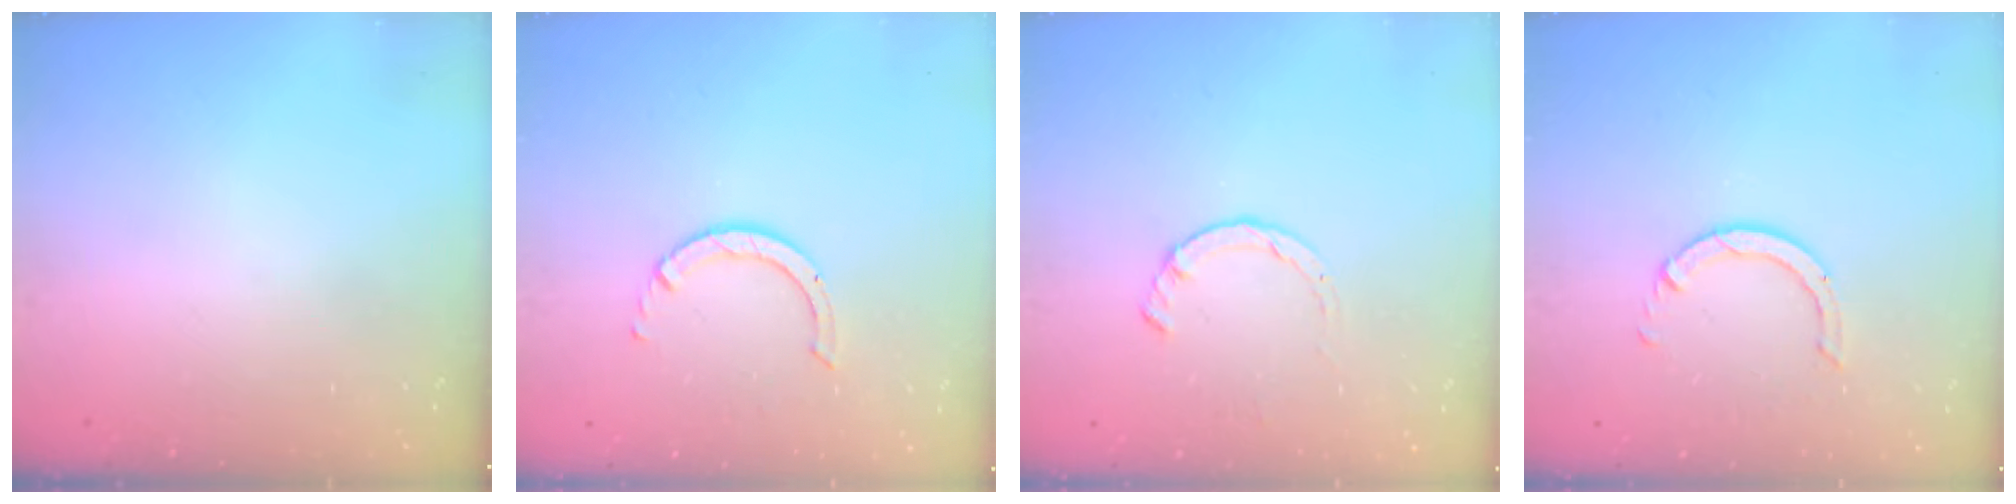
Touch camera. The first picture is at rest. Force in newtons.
{"total": 3.6, "press": 3.6, "slide": 0.6}
{"total": 2.8, "press": 2.8, "slide": 0.4}
{"total": 5.5, "press": 5.5, "slide": 0.5}